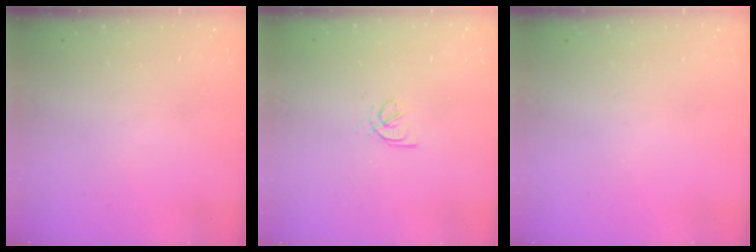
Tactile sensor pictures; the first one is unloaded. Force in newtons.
{"total": 3.2, "press": 3.2, "slide": 0.7}
{"total": 0.0}